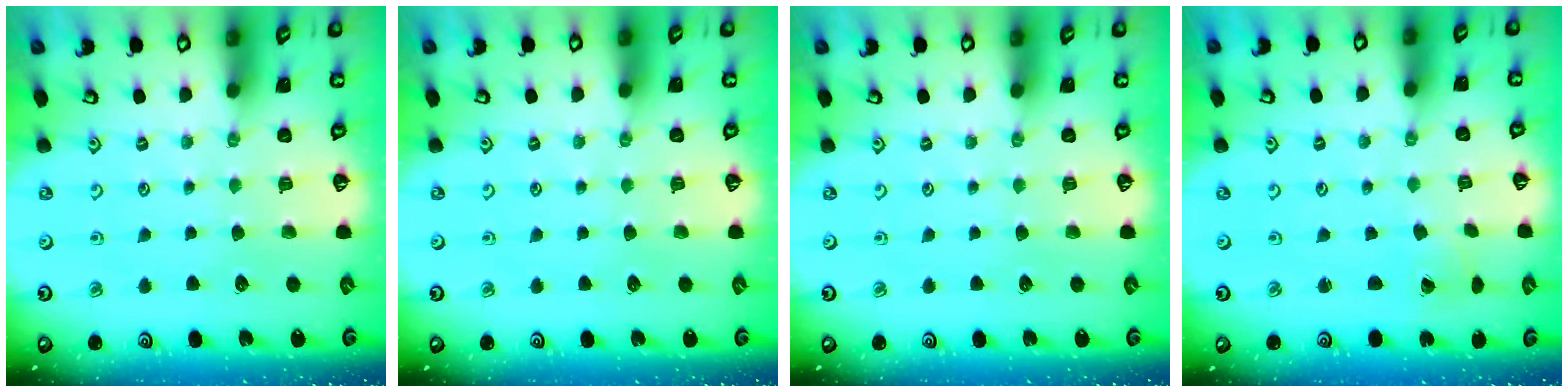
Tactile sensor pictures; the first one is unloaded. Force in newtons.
{"total": 0.0}
{"total": 0.0}
{"total": 1.7, "press": 1.7, "slide": 0.3}